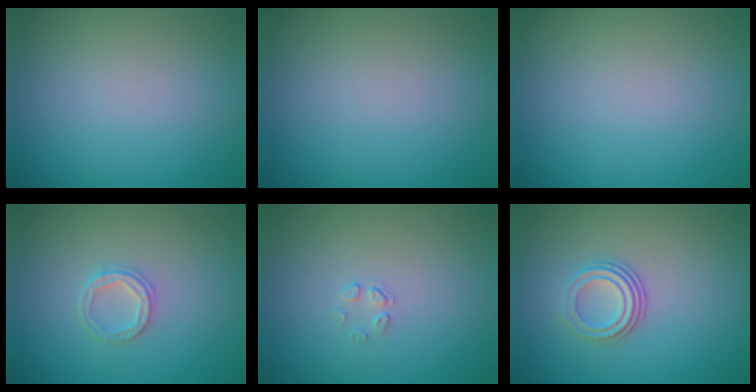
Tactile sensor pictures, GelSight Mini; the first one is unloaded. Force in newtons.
{"total": 0.0}
{"total": 0.0}
{"total": 1.9, "press": 1.8, "slide": 0.4}
{"total": 0.7, "press": 0.4, "slide": 0.6}
{"total": 3.2, "press": 2.1, "slide": 2.5}